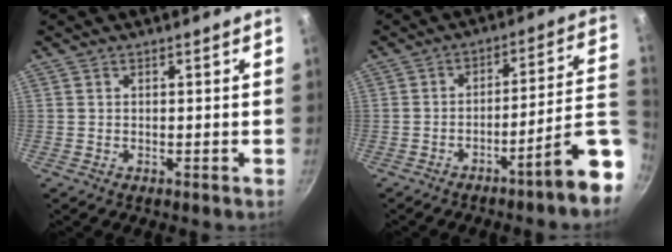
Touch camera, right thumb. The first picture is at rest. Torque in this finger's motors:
{"motor_torque": [2.79, 1.48, 1.05, -0.84, 0.02]}